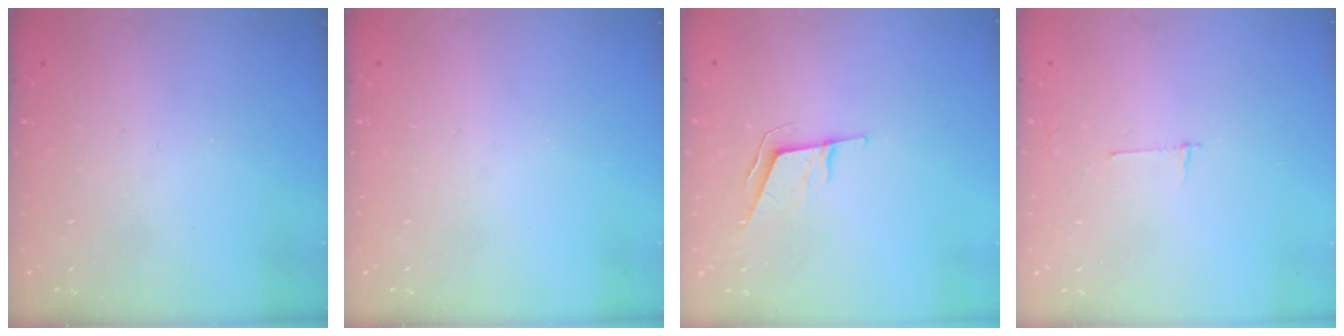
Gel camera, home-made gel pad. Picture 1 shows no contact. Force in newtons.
{"total": 0.0}
{"total": 5.8, "press": 5.2, "slide": 2.6}
{"total": 2.7, "press": 2.7, "slide": 0.3}